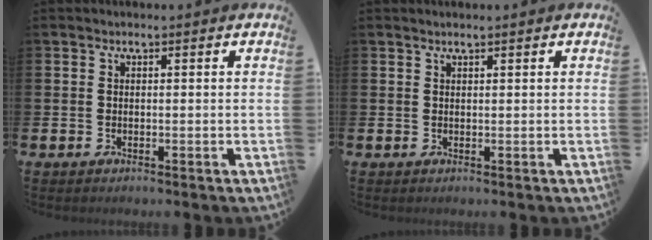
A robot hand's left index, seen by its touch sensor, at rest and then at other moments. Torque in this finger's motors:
{"motor_torque": [1.11, -1.03, 0.10, 0.00]}